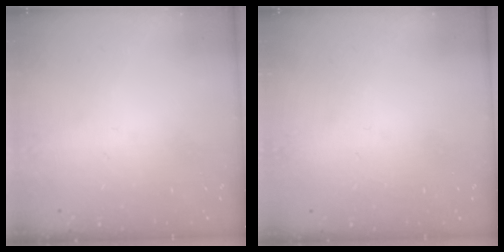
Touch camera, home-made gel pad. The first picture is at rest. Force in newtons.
{"total": 2.3, "press": 2.3, "slide": 0.1}